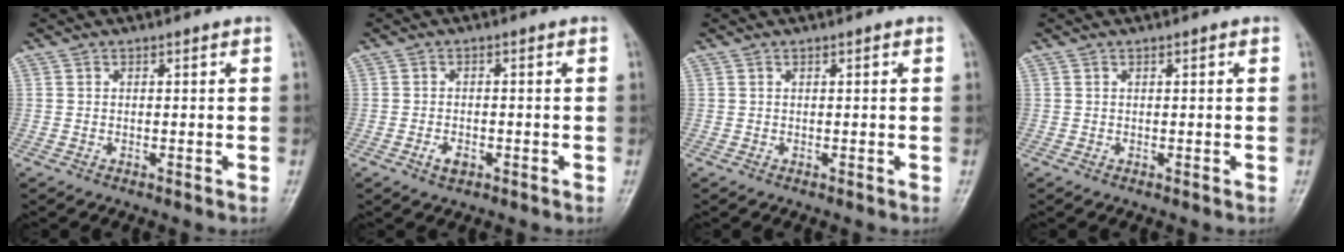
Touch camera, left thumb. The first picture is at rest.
{"total": 2.5, "force": [-1.2, 1.4, 1.7], "torque": [-0.030, 0.007, -0.019]}
{"total": 0.0}
{"total": 0.0}